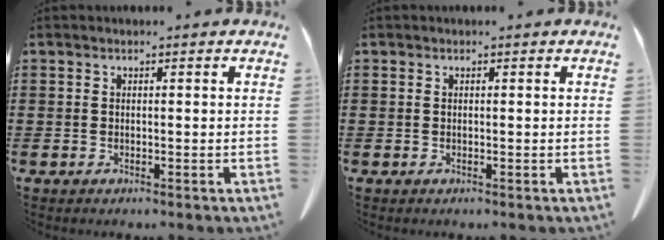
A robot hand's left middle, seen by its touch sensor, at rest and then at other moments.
{"total": 0.0}